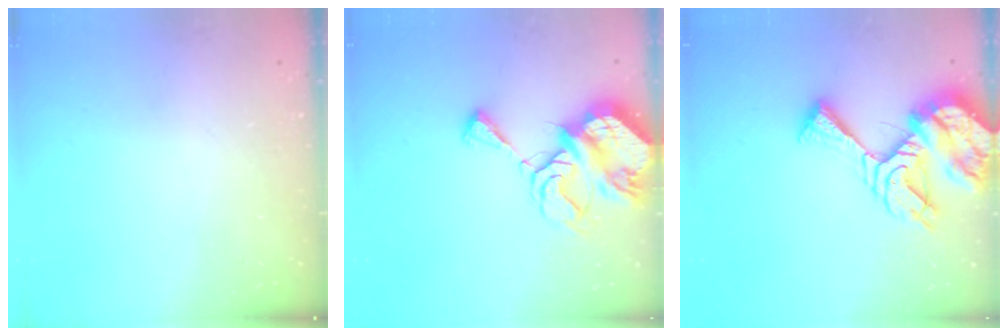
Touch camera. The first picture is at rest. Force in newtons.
{"total": 10.2, "press": 10.1, "slide": 1.0}
{"total": 14.4, "press": 14.3, "slide": 1.7}